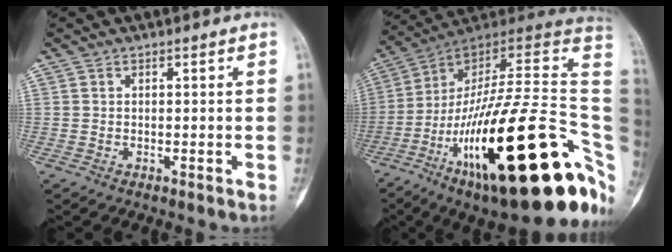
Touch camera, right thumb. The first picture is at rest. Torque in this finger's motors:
{"motor_torque": [3.66, 1.35, 2.09, -0.68, 0.97]}